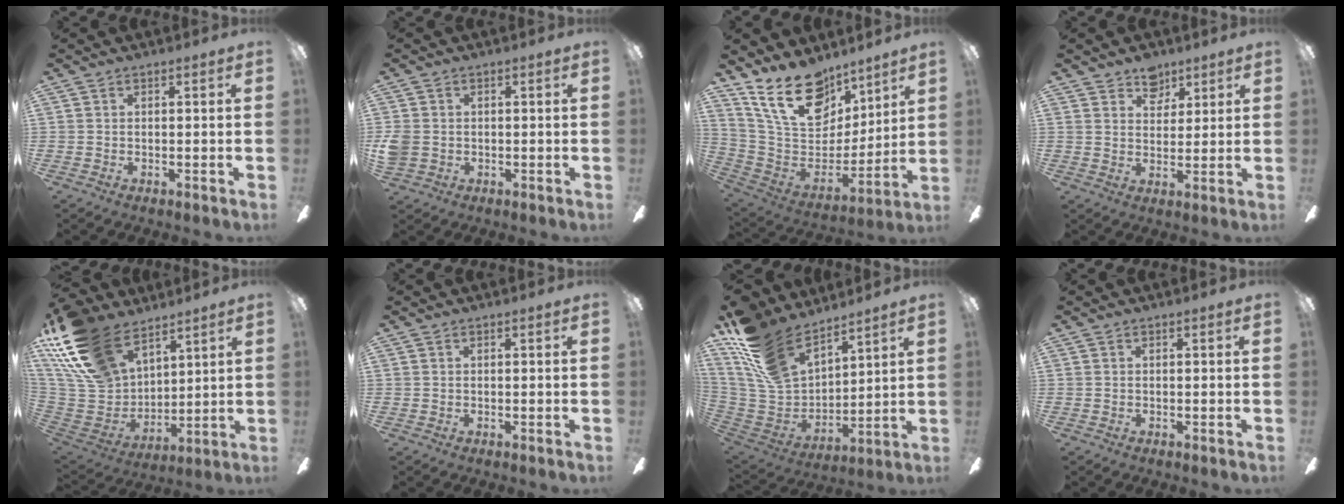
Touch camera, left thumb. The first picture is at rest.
{"total": 4.0, "force": [-0.5, 3.5, 1.9], "torque": [-0.047, 0.005, -0.008]}
{"total": 21.8, "force": [14.7, 11.8, 10.9], "torque": [-0.187, -0.089, 0.271]}
{"total": 6.1, "force": [4.5, 3.9, 1.1], "torque": [-0.008, -0.021, 0.081]}
{"total": 23.3, "force": [14.5, 13.5, 12.2], "torque": [-0.281, -0.068, 0.273]}
{"total": 0.0}
{"total": 20.4, "force": [14.5, 10.0, 10.3], "torque": [-0.248, -0.088, 0.270]}
{"total": 0.0}